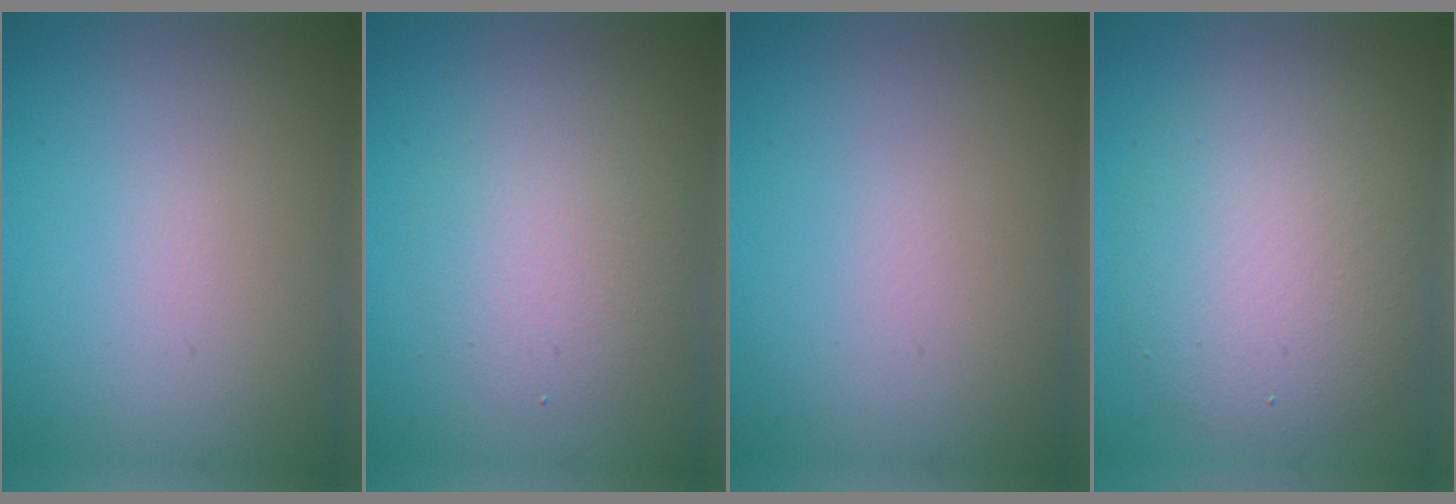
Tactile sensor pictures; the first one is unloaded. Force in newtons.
{"total": 3.5, "press": 3.5, "slide": 0.3}
{"total": 0.0}
{"total": 6.5, "press": 6.4, "slide": 0.5}